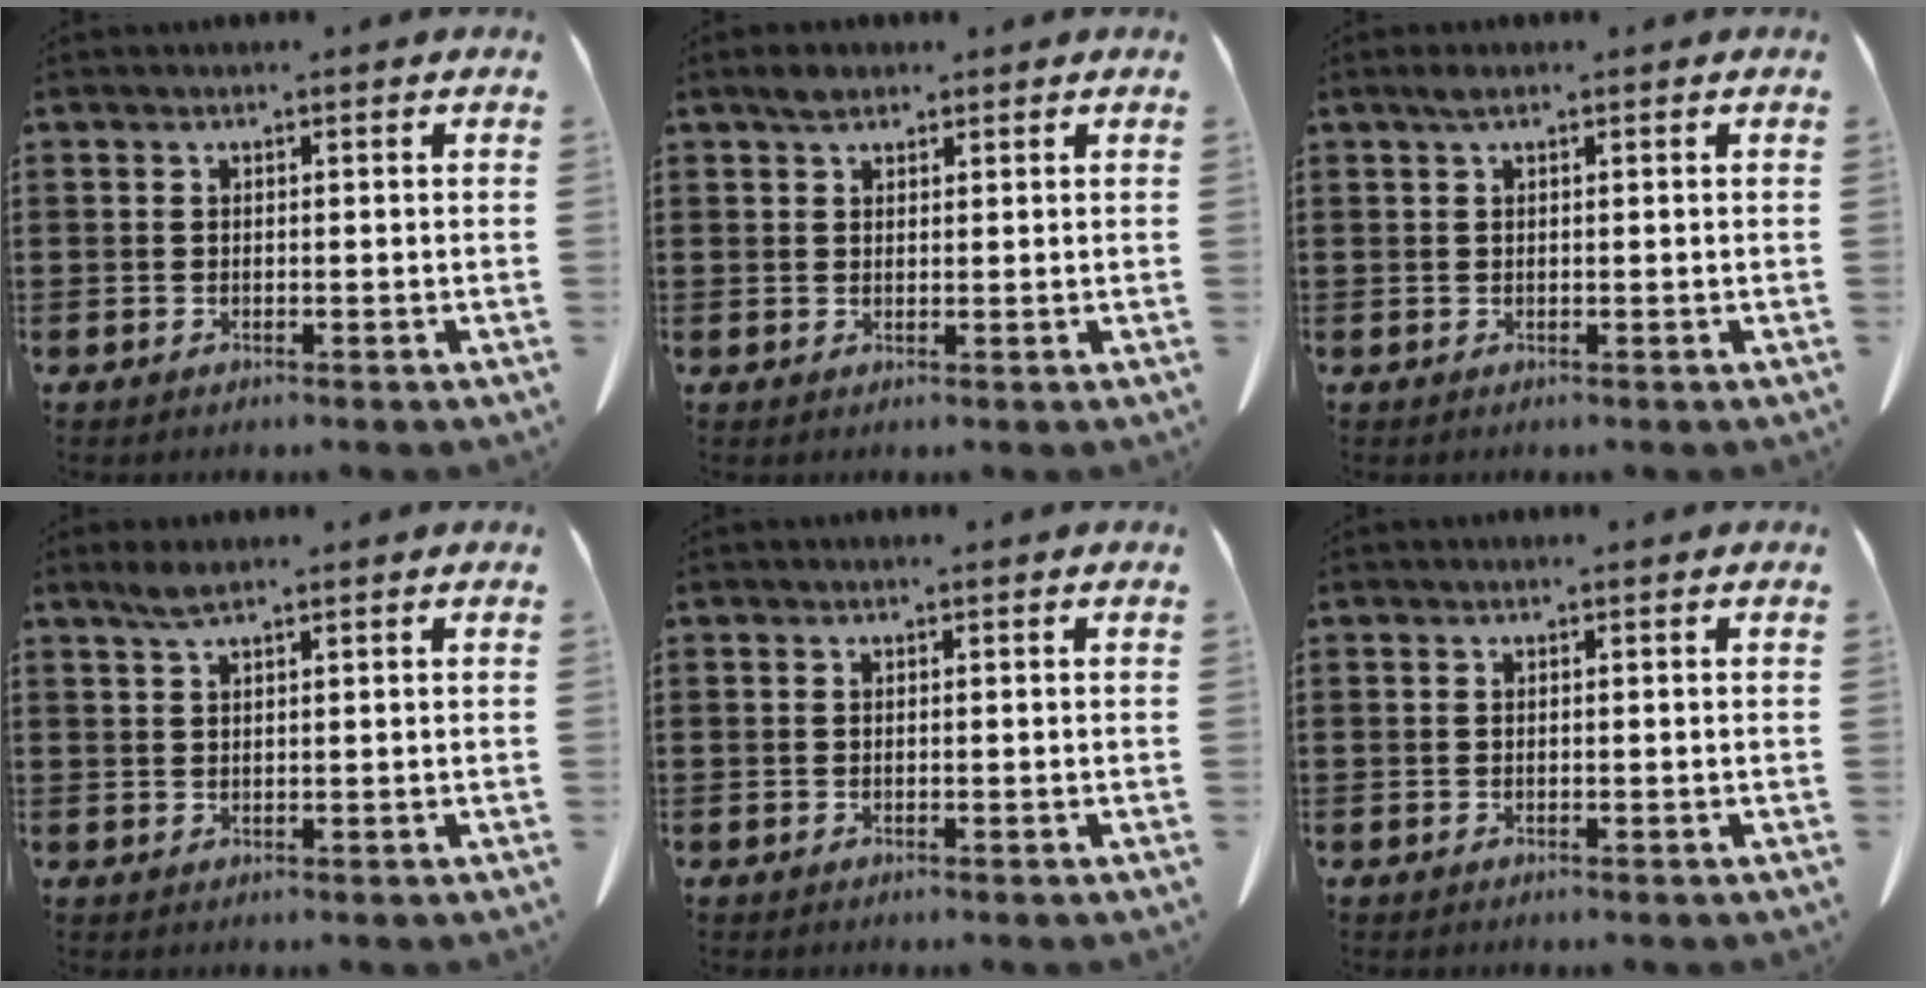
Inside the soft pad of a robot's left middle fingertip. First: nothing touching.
{"total": 2.0, "force": [1.5, 1.1, 0.9], "torque": [-0.013, 0.001, 0.027]}
{"total": 1.2, "force": [0.6, 0.3, 1.0], "torque": [-0.021, 0.004, 0.009]}
{"total": 2.4, "force": [1.6, 0.3, 1.7], "torque": [-0.036, 0.002, 0.030]}
{"total": 0.0}
{"total": 0.0}